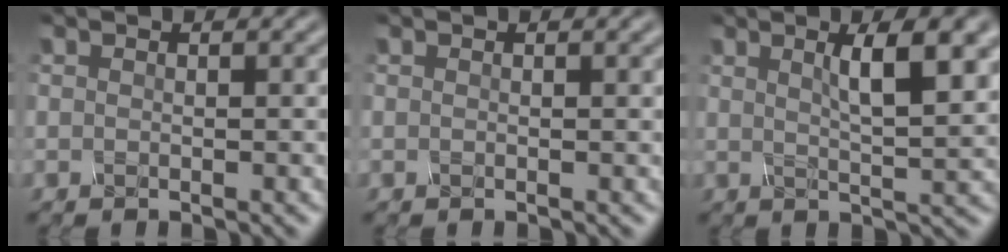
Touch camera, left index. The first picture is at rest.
{"total": 0.9, "force": [0.5, 0.3, 0.7], "torque": [-0.005, 0.003, 0.008]}
{"total": 5.8, "force": [1.9, 1.5, 5.2], "torque": [-0.065, 0.003, 0.032]}